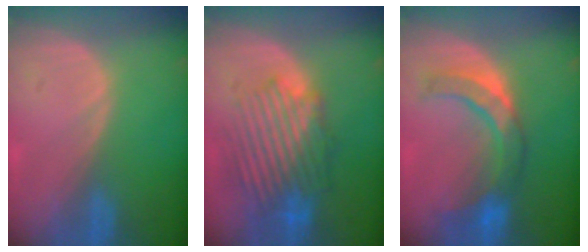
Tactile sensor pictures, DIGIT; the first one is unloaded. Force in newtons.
{"total": 10.0, "press": 9.1, "slide": 4.0}
{"total": 7.6, "press": 7.6, "slide": 0.7}